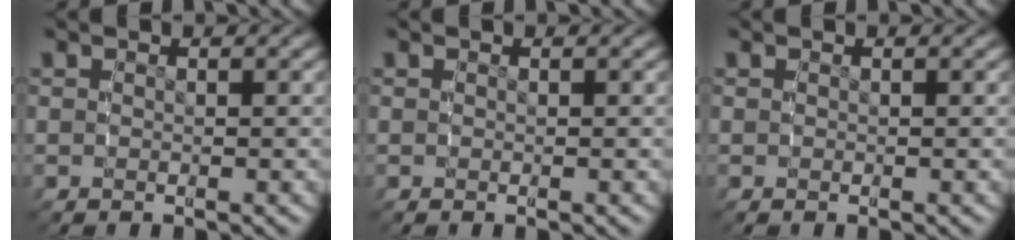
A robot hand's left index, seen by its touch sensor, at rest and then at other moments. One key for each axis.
{"total": 0.0}
{"total": 0.0}